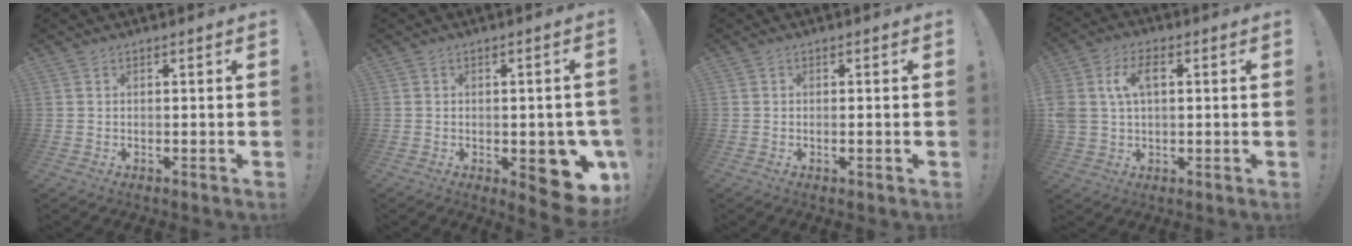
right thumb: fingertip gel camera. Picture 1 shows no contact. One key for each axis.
{"total": 11.1, "fx": -3.5, "fy": 5.2, "fz": 9.1, "tx": -0.090, "ty": 0.016, "tz": -0.044}
{"total": 0.7, "fx": -0.2, "fy": -0.2, "fz": 0.7, "tx": -0.009, "ty": -0.002, "tz": -0.005}
{"total": 8.6, "fx": 2.1, "fy": 5.7, "fz": 6.2, "tx": -0.133, "ty": 0.013, "tz": 0.040}